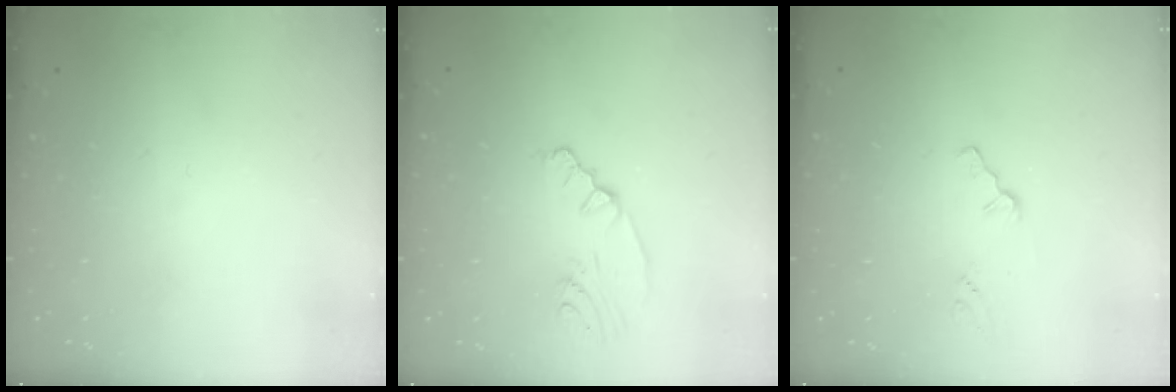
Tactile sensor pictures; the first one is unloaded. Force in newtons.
{"total": 5.1, "press": 2.7, "slide": 4.3}
{"total": 0.5, "press": 0.5, "slide": 0.1}